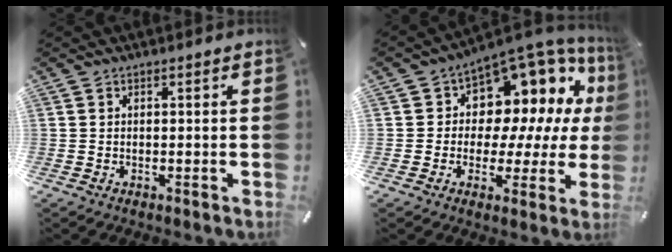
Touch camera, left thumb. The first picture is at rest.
{"total": 10.6, "force": [6.0, 7.4, 4.7], "torque": [-0.071, -0.077, 0.110]}